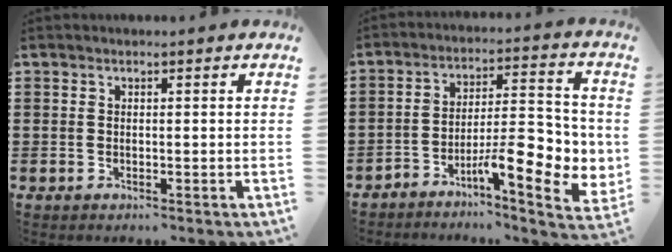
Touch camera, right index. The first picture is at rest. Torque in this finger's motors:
{"motor_torque": [2.14, 0.00, 0.46, 0.15]}